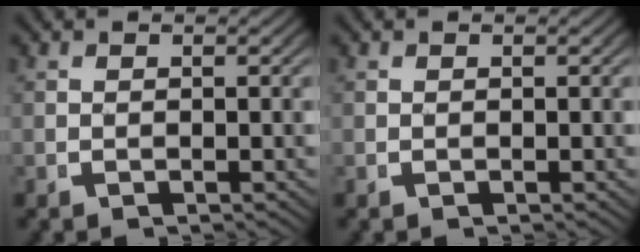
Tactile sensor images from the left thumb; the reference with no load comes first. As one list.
[{"total": 0.0}]